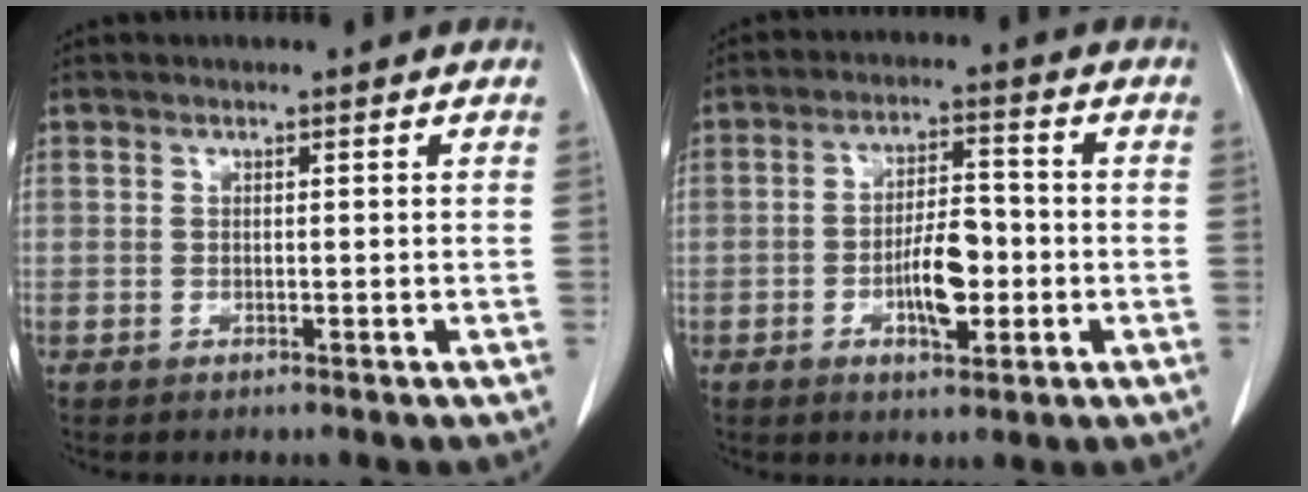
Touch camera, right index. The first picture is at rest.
{"total": 7.6, "force": [-2.0, 2.7, 6.8], "torque": [-0.125, 0.008, -0.032]}